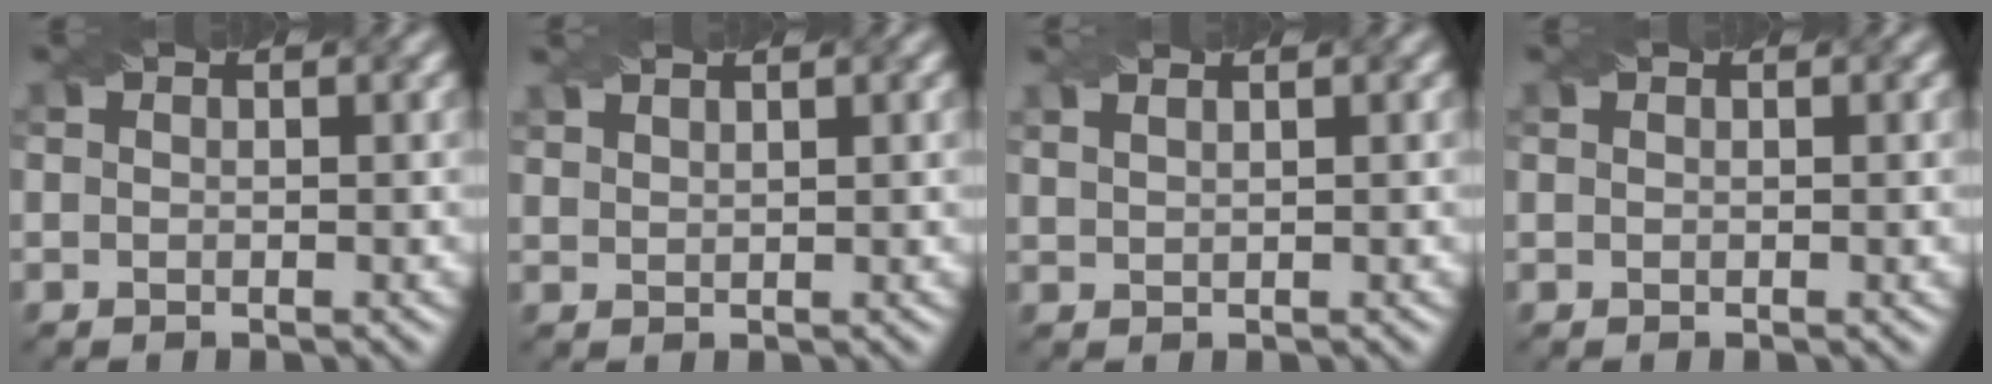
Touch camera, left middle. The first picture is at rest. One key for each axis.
{"total": 1.9, "fx": 1.7, "fy": 0.5, "fz": 0.7, "tx": -0.005, "ty": 0.006, "tz": 0.019}
{"total": 2.4, "fx": 1.8, "fy": 0.9, "fz": 1.1, "tx": -0.011, "ty": 0.016, "tz": 0.005}
{"total": 0.6, "fx": 0.3, "fy": 0.1, "fz": 0.5, "tx": -0.007, "ty": 0.003, "tz": 0.006}